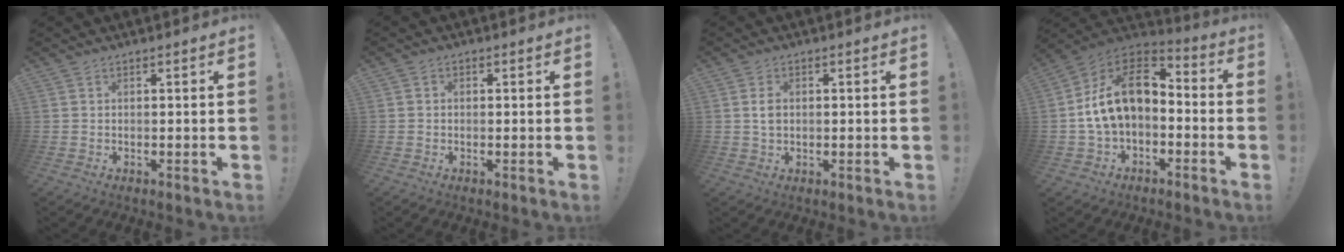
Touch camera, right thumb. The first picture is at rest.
{"total": 1.1, "force": [-0.7, 0.9, 0.2], "torque": [-0.001, 0.004, -0.013]}
{"total": 2.9, "force": [0.5, 1.9, 2.1], "torque": [-0.025, 0.001, 0.005]}
{"total": 16.3, "force": [2.0, 10.6, 12.3], "torque": [-0.187, 0.009, 0.043]}